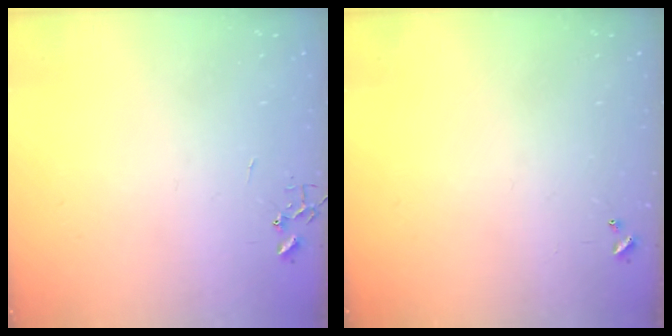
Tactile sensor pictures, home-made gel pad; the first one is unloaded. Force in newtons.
{"total": 0.0}